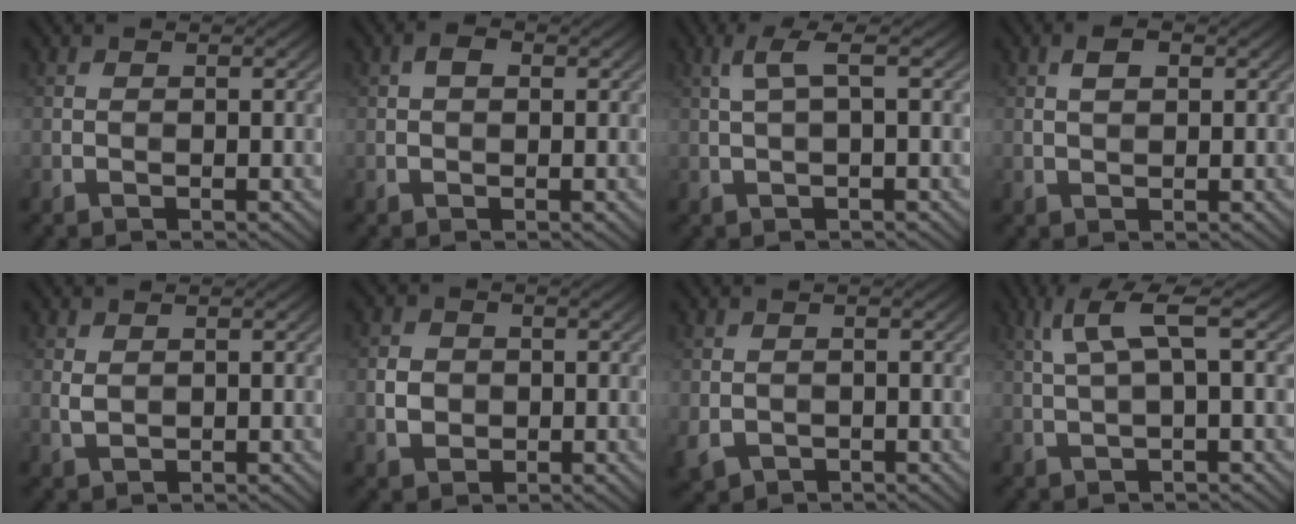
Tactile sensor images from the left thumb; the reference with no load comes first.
{"total": 1.5, "force": [0.5, 1.0, 1.1], "torque": [-0.019, 0.004, 0.003]}
{"total": 2.8, "force": [0.8, 0.5, 2.7], "torque": [-0.055, 0.011, 0.013]}
{"total": 2.0, "force": [0.9, 1.0, 1.5], "torque": [-0.030, 0.002, 0.014]}
{"total": 1.2, "force": [0.5, 0.8, 0.8], "torque": [-0.024, -0.003, 0.014]}
{"total": 2.6, "force": [-0.1, 2.3, 1.0], "torque": [-0.025, -0.005, -0.005]}
{"total": 2.3, "force": [-0.9, 1.8, 1.2], "torque": [-0.033, -0.016, -0.016]}
{"total": 5.1, "force": [1.8, 0.8, 4.7], "torque": [-0.104, 0.017, 0.037]}